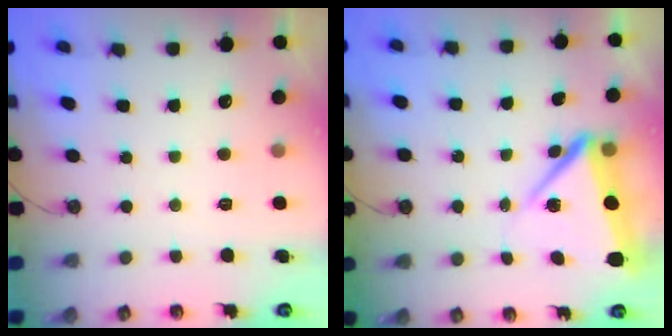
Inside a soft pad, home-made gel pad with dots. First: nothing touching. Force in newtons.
{"total": 6.7, "press": 6.6, "slide": 1.3}